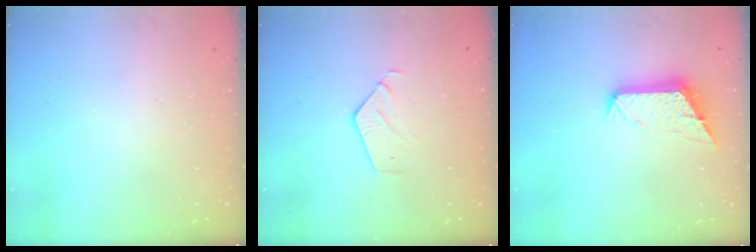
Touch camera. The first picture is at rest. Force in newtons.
{"total": 3.8, "press": 3.8, "slide": 0.3}
{"total": 10.8, "press": 10.8, "slide": 0.4}